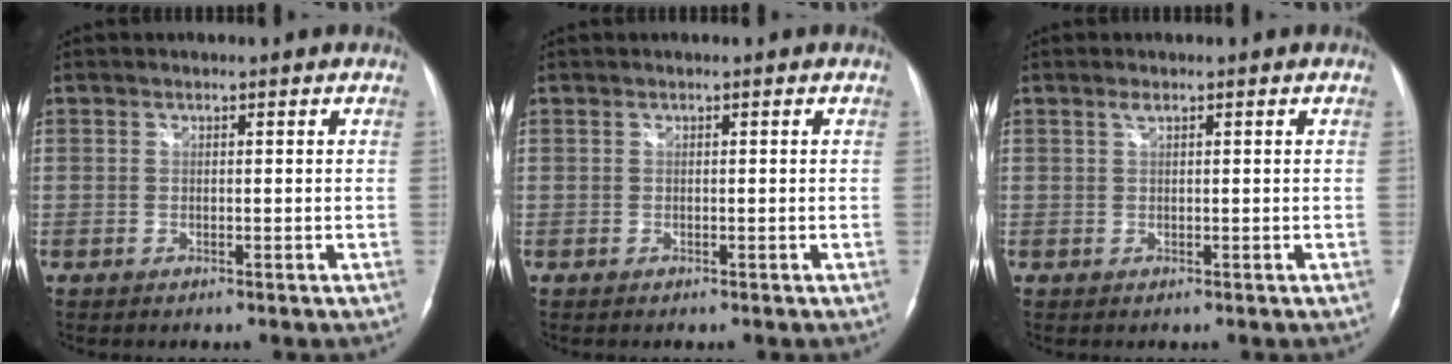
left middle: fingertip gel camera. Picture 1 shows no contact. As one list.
[{"total": 0.0}, {"total": 0.8, "force": [0.5, 0.2, 0.5], "torque": [-0.013, 0.003, 0.010]}]